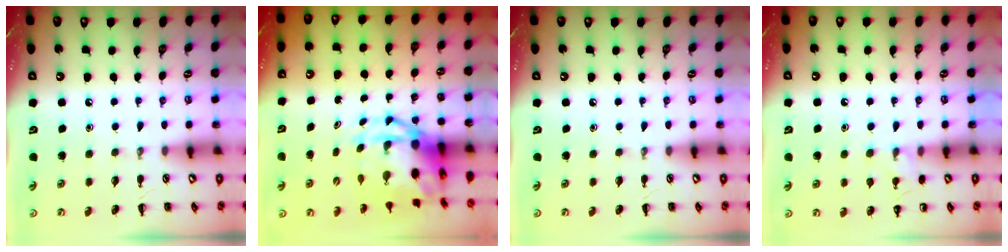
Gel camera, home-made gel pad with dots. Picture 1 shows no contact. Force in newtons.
{"total": 8.1, "press": 7.8, "slide": 2.1}
{"total": 0.0}
{"total": 7.1, "press": 6.7, "slide": 2.3}